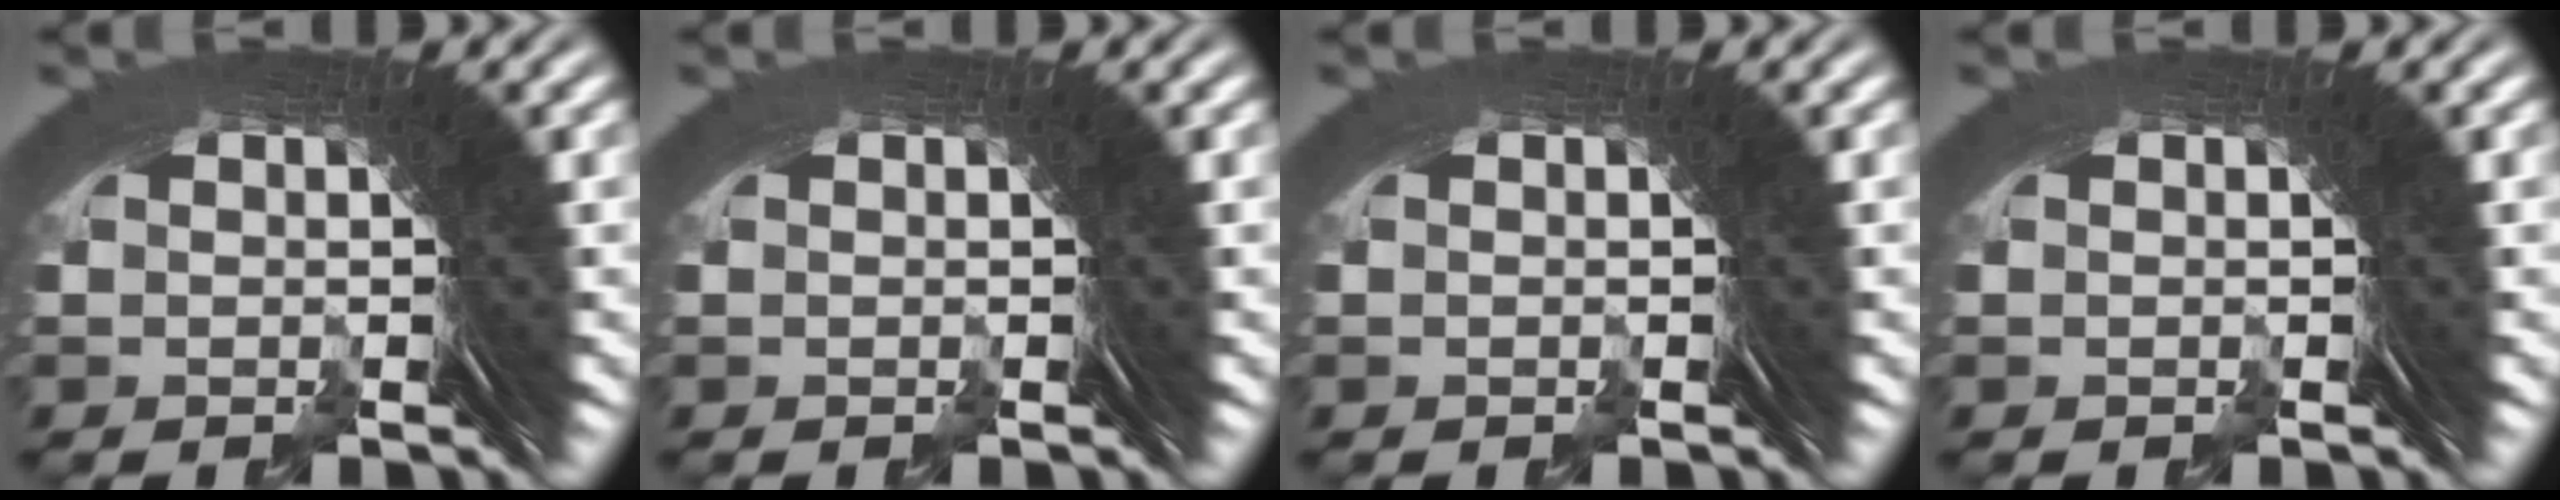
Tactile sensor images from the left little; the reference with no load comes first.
{"total": 0.0}
{"total": 0.0}
{"total": 0.0}